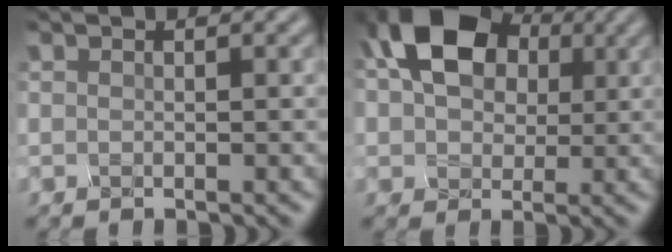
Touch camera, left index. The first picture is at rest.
{"total": 7.7, "force": [2.7, 5.6, 4.6], "torque": [-0.104, 0.018, 0.064]}